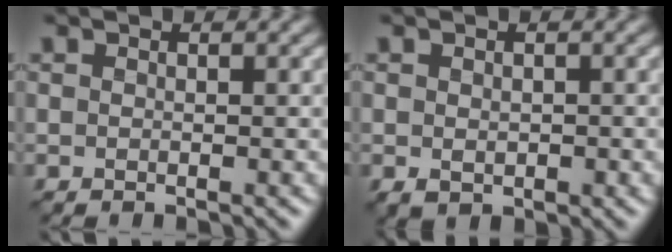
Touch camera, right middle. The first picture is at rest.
{"total": 1.7, "force": [-0.4, 1.3, 0.9], "torque": [-0.018, -0.004, -0.004]}